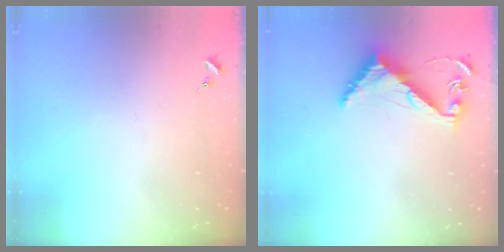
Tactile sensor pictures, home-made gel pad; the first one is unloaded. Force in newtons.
{"total": 7.3, "press": 7.3, "slide": 0.6}